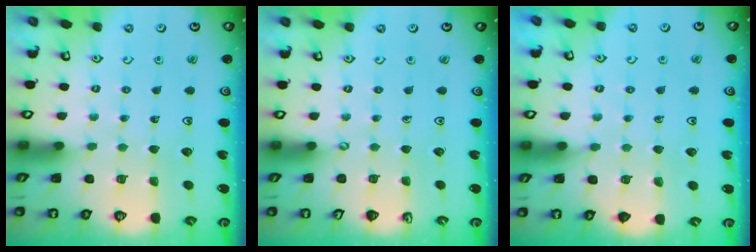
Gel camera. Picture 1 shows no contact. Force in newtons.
{"total": 0.0}
{"total": 5.0, "press": 4.9, "slide": 0.7}